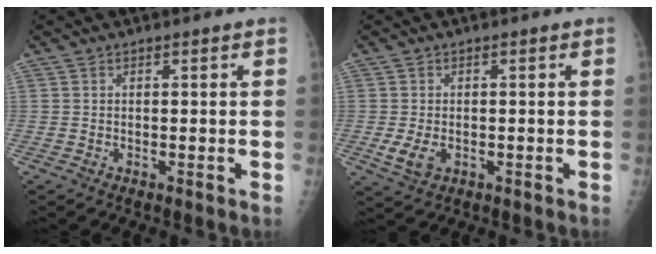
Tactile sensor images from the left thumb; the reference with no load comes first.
{"total": 3.9, "force": [-1.0, 2.6, 2.8], "torque": [-0.057, -0.006, -0.012]}